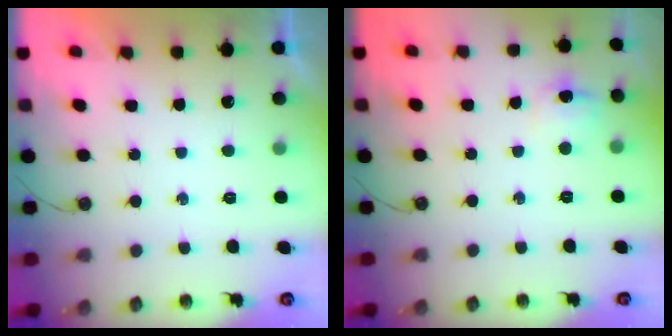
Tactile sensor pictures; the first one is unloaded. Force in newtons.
{"total": 6.1, "press": 6.1, "slide": 0.7}